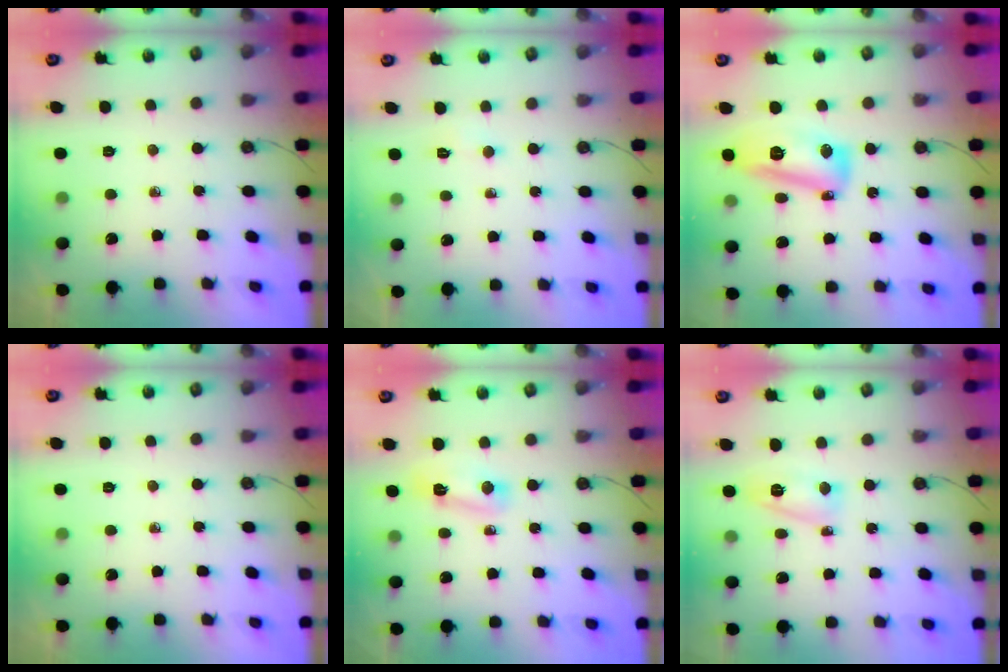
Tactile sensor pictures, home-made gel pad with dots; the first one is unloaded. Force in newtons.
{"total": 2.8, "press": 2.8, "slide": 0.4}
{"total": 13.7, "press": 13.7, "slide": 1.4}
{"total": 0.0}
{"total": 4.4, "press": 4.4, "slide": 0.3}
{"total": 7.5, "press": 7.4, "slide": 1.1}